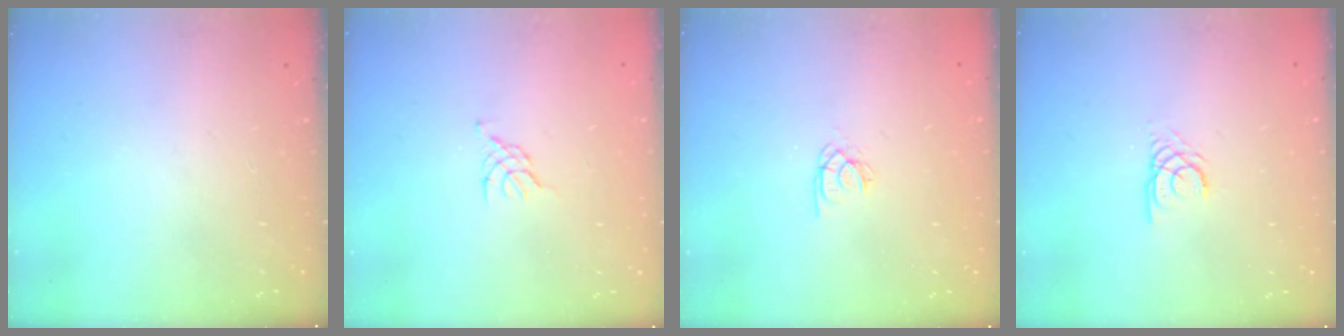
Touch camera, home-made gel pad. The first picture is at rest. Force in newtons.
{"total": 0.8, "press": 0.7, "slide": 0.3}
{"total": 1.9, "press": 1.9, "slide": 0.2}
{"total": 2.2, "press": 2.2, "slide": 0.3}